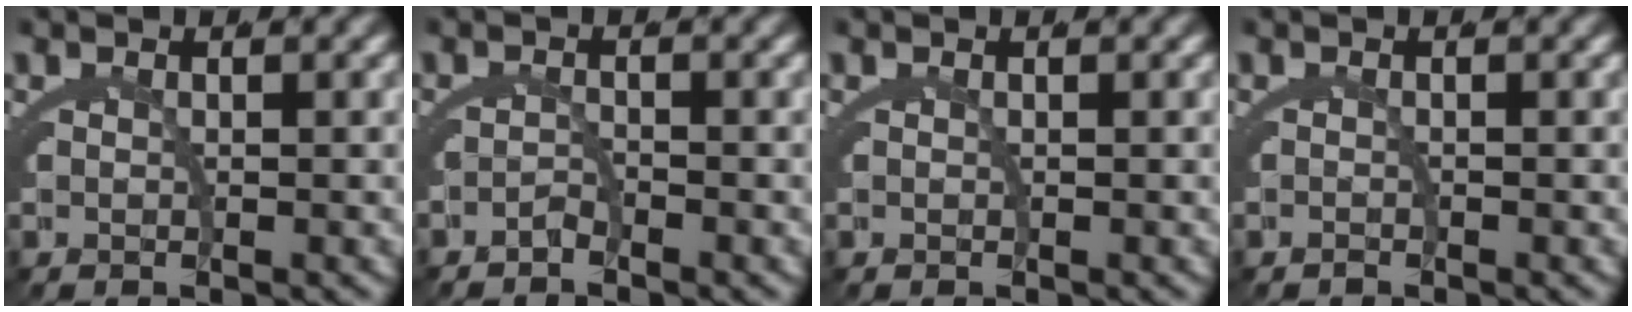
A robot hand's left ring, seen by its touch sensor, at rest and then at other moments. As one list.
[{"total": 1.2, "force": [-1.2, -0.2, 0.2], "torque": [-0.002, -0.008, -0.021]}, {"total": 0.0}, {"total": 0.7, "force": [-0.5, -0.5, -0.1], "torque": [0.007, -0.007, -0.007]}]